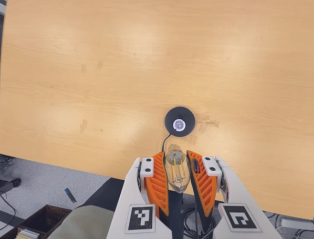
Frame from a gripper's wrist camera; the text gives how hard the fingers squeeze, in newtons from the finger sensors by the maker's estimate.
{"total": 19.7, "left": 21.6, "right": 17.8}